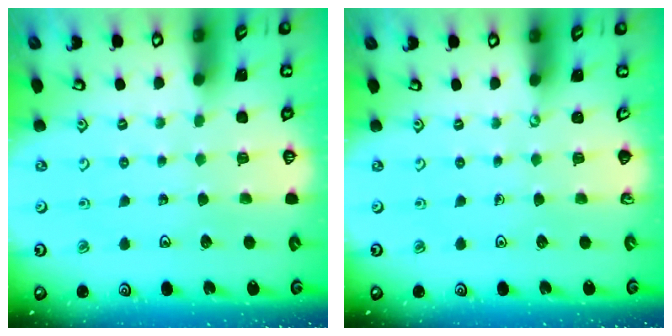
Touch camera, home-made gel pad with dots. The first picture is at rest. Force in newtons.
{"total": 0.0}